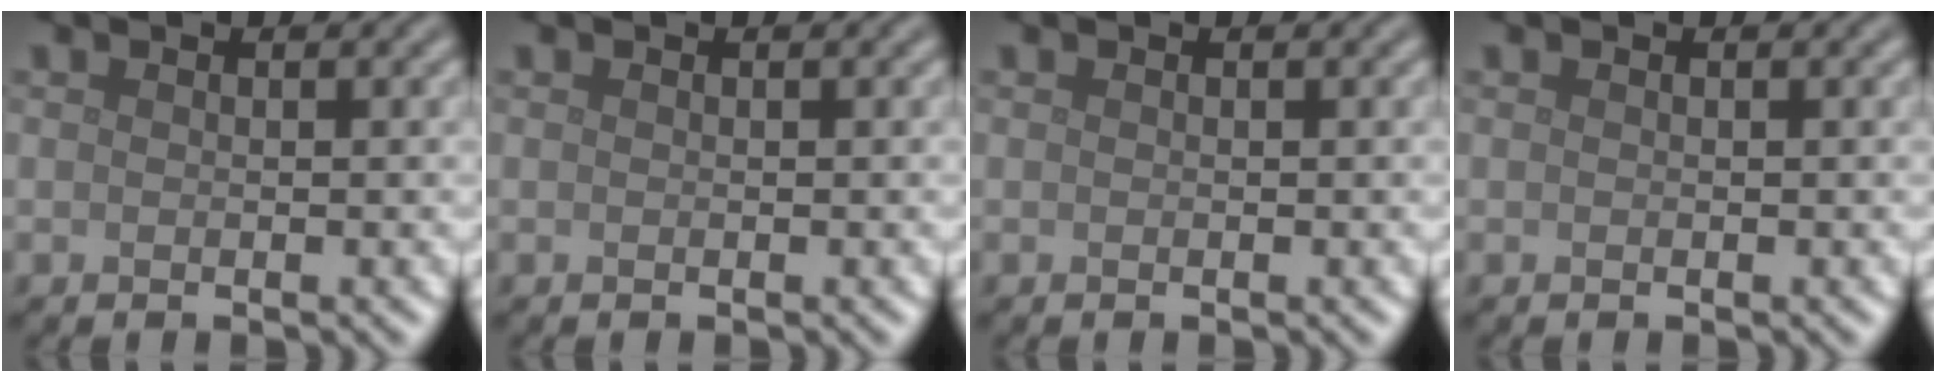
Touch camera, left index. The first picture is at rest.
{"total": 0.0}
{"total": 0.0}
{"total": 0.0}